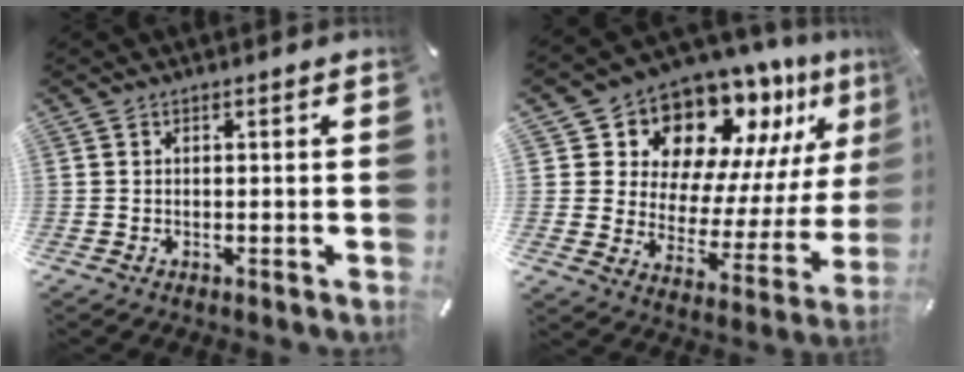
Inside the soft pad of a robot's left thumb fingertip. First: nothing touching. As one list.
[{"total": 13.4, "force": [11.8, 6.0, 2.1], "torque": [-0.044, -0.130, 0.199]}]